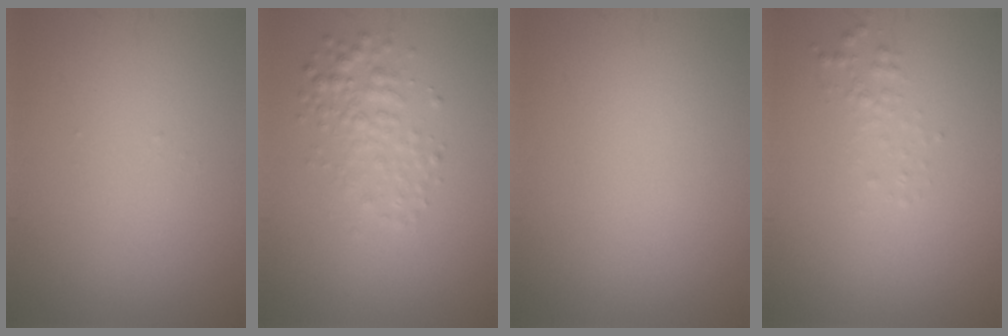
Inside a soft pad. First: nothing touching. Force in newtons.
{"total": 2.6, "press": 2.6, "slide": 0.0}
{"total": 0.0}
{"total": 1.1, "press": 1.1, "slide": 0.0}